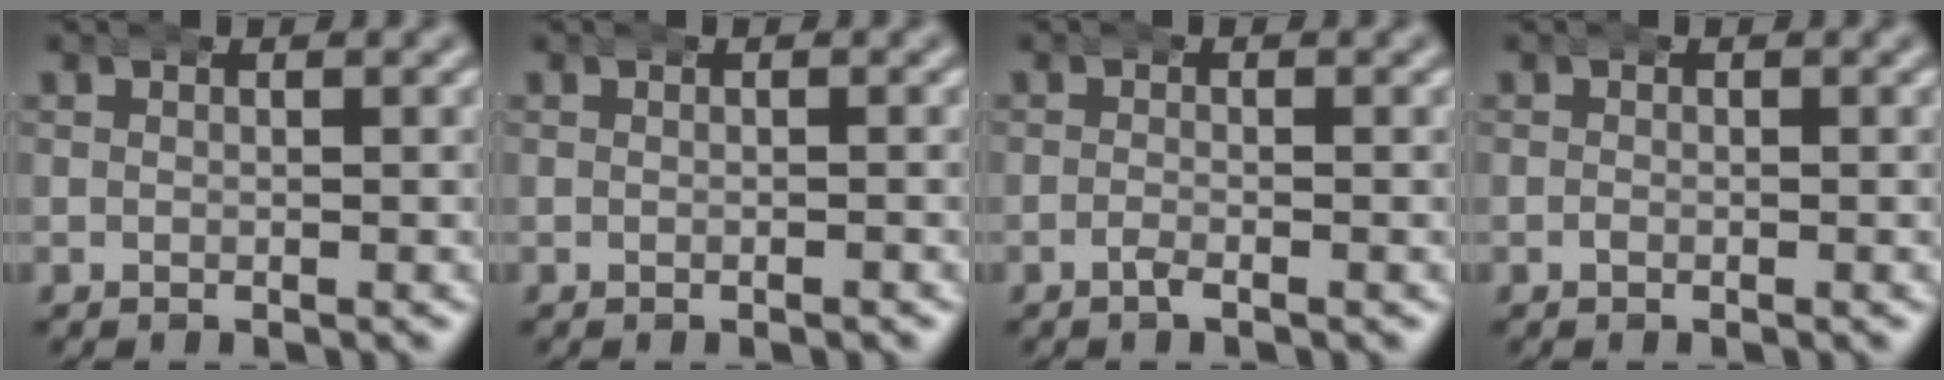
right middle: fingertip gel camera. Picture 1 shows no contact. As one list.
[{"total": 0.0}, {"total": 0.9, "force": [-0.8, 0.0, 0.3], "torque": [-0.003, -0.002, -0.022]}, {"total": 0.0}]